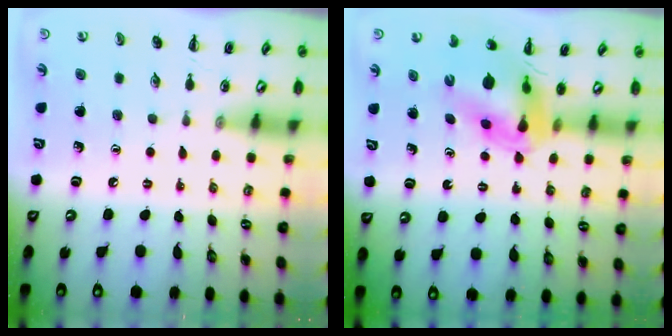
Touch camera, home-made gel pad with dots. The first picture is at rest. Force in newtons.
{"total": 7.8, "press": 7.4, "slide": 2.4}